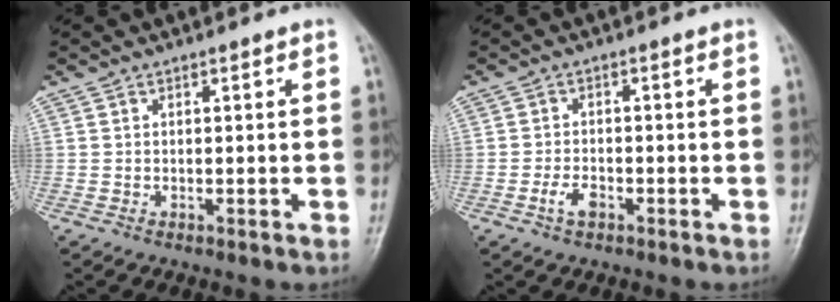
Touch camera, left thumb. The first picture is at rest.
{"total": 2.9, "force": [-1.5, 1.5, 2.0], "torque": [-0.042, 0.009, -0.028]}